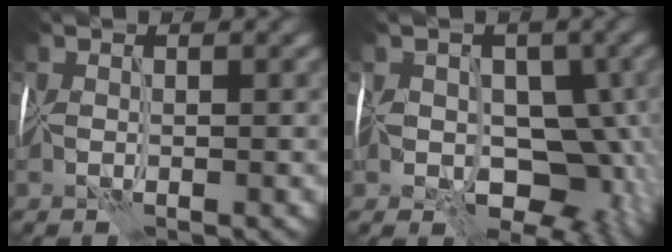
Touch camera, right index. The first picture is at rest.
{"total": 8.0, "force": [-2.2, 5.8, 5.1], "torque": [-0.058, -0.004, -0.037]}